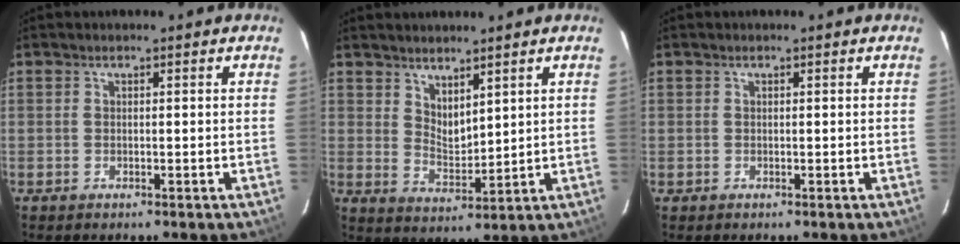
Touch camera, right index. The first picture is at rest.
{"total": 5.3, "force": [4.1, 2.1, 2.6], "torque": [-0.039, -0.007, 0.078]}
{"total": 0.5, "force": [-0.1, 0.5, -0.2], "torque": [0.004, 0.002, -0.002]}